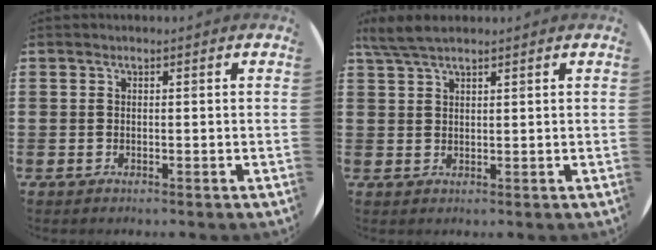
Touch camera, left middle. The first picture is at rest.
{"total": 3.6, "force": [3.0, 0.7, 1.9], "torque": [-0.044, 0.003, 0.056]}